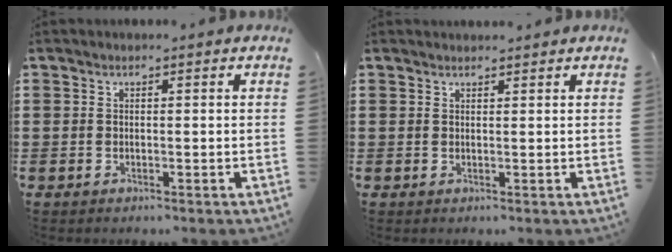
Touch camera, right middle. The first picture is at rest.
{"total": 0.8, "force": [0.8, 0.2, 0.0], "torque": [0.006, -0.003, 0.014]}